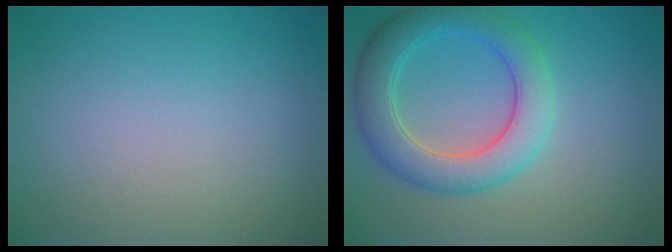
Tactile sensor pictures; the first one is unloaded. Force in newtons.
{"total": 5.5, "press": 5.5, "slide": 0.5}